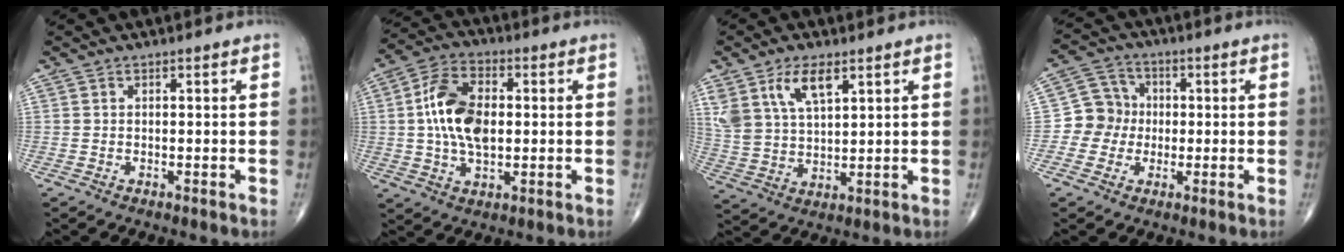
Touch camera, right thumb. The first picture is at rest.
{"total": 12.4, "force": [0.7, 7.1, 10.2], "torque": [-0.187, 0.013, 0.012]}
{"total": 10.0, "force": [5.3, 4.7, 7.0], "torque": [-0.135, -0.017, 0.112]}
{"total": 7.2, "force": [-0.7, 6.9, 2.0], "torque": [0.000, 0.018, -0.025]}